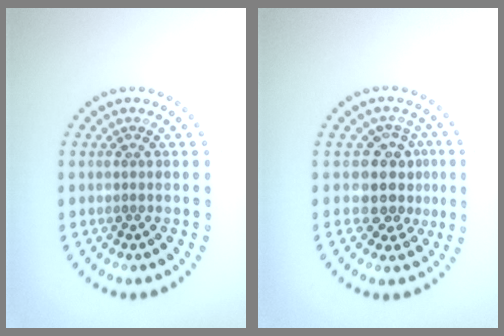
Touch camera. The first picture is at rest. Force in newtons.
{"total": 3.7, "press": 3.1, "slide": 2.1}